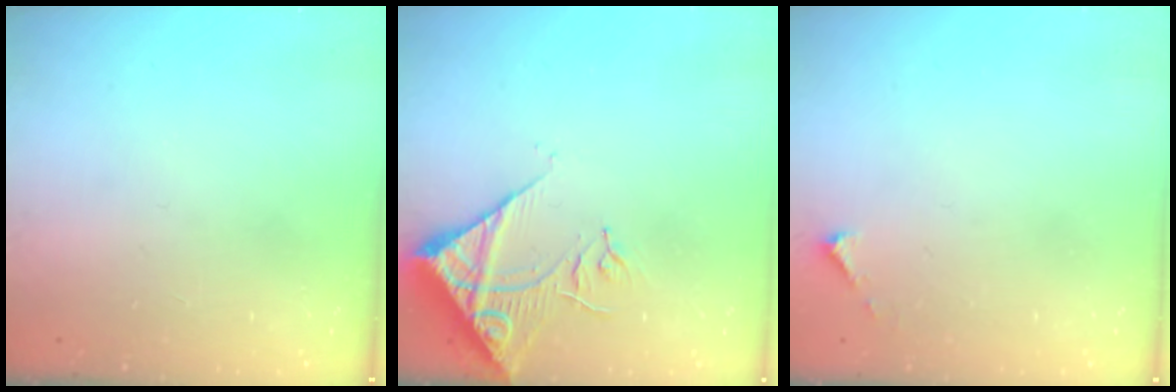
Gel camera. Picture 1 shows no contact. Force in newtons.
{"total": 11.7, "press": 11.6, "slide": 1.5}
{"total": 2.1, "press": 2.1, "slide": 0.2}